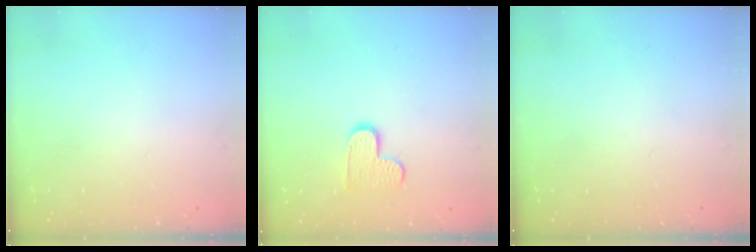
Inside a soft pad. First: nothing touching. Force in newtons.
{"total": 8.2, "press": 8.1, "slide": 0.2}
{"total": 0.0}